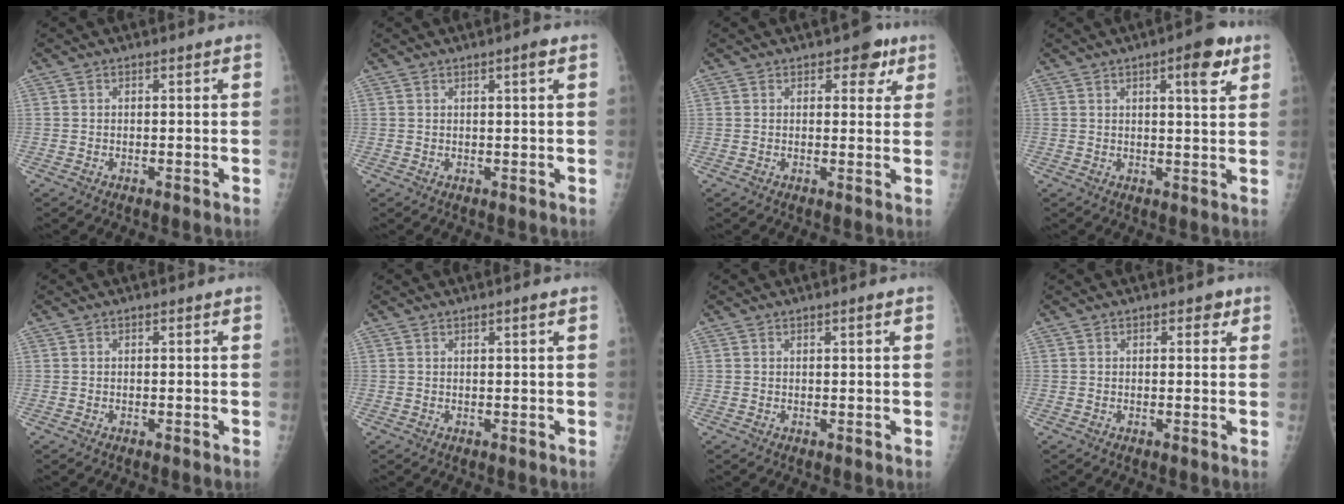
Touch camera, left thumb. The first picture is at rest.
{"total": 2.0, "force": [1.1, 0.1, 1.7], "torque": [-0.026, -0.004, 0.016]}
{"total": 4.8, "force": [2.6, 2.8, 3.0], "torque": [-0.005, -0.007, 0.026]}
{"total": 7.2, "force": [3.6, 2.1, 5.9], "torque": [-0.070, -0.013, 0.044]}
{"total": 0.0}
{"total": 1.6, "force": [0.8, 0.1, 1.4], "torque": [-0.022, -0.002, 0.013]}
{"total": 1.1, "force": [0.7, 0.1, 0.8], "torque": [-0.011, -0.002, 0.010]}
{"total": 2.3, "force": [1.2, 1.3, 1.4], "torque": [-0.001, -0.002, 0.013]}